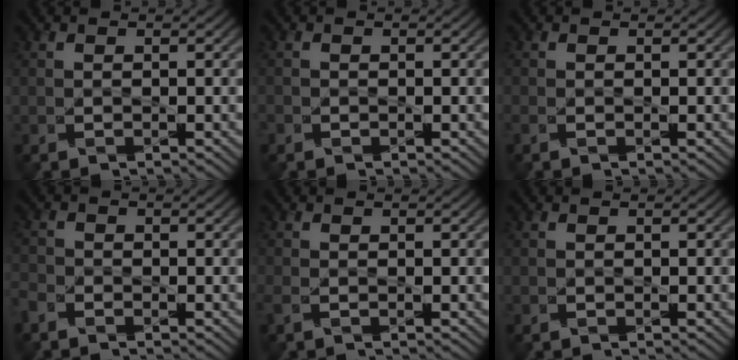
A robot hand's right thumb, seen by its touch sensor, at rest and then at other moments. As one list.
[{"total": 0.7, "force": [-0.6, 0.4, 0.0], "torque": [-0.002, -0.003, -0.012]}, {"total": 0.7, "force": [-0.4, 0.3, 0.5], "torque": [-0.016, -0.002, -0.009]}, {"total": 2.1, "force": [-1.8, 0.9, 0.6], "torque": [-0.018, -0.007, -0.049]}, {"total": 1.1, "force": [-0.4, 0.4, 0.9], "torque": [-0.031, -0.005, -0.012]}, {"total": 0.0}]